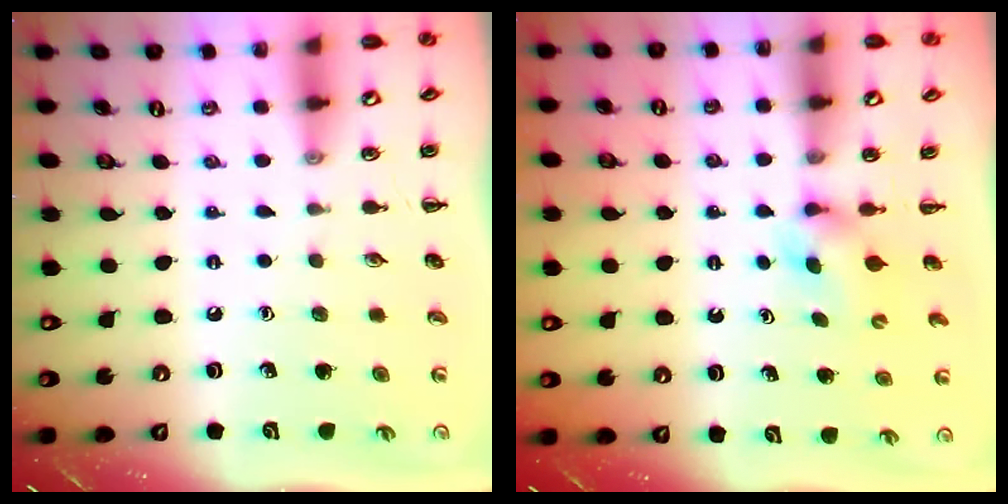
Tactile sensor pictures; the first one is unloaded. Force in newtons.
{"total": 2.9, "press": 2.6, "slide": 1.3}